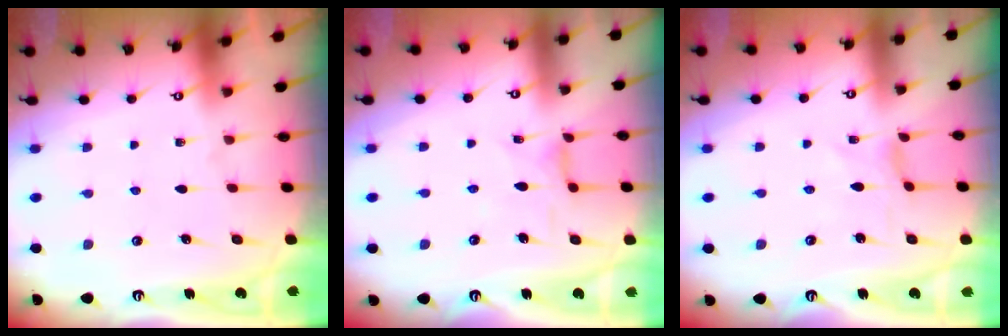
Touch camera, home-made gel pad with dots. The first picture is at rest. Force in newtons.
{"total": 2.6, "press": 2.6, "slide": 0.5}
{"total": 0.0}